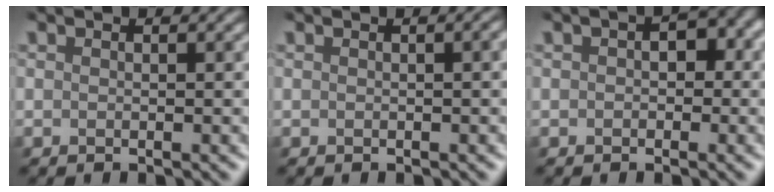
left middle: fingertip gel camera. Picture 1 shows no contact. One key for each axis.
{"total": 1.7, "fx": -0.3, "fy": 0.8, "fz": 1.5, "tx": -0.003, "ty": 0.010, "tz": -0.009}
{"total": 1.9, "fx": -0.3, "fy": 1.4, "fz": 1.2, "tx": -0.010, "ty": 0.009, "tz": -0.010}